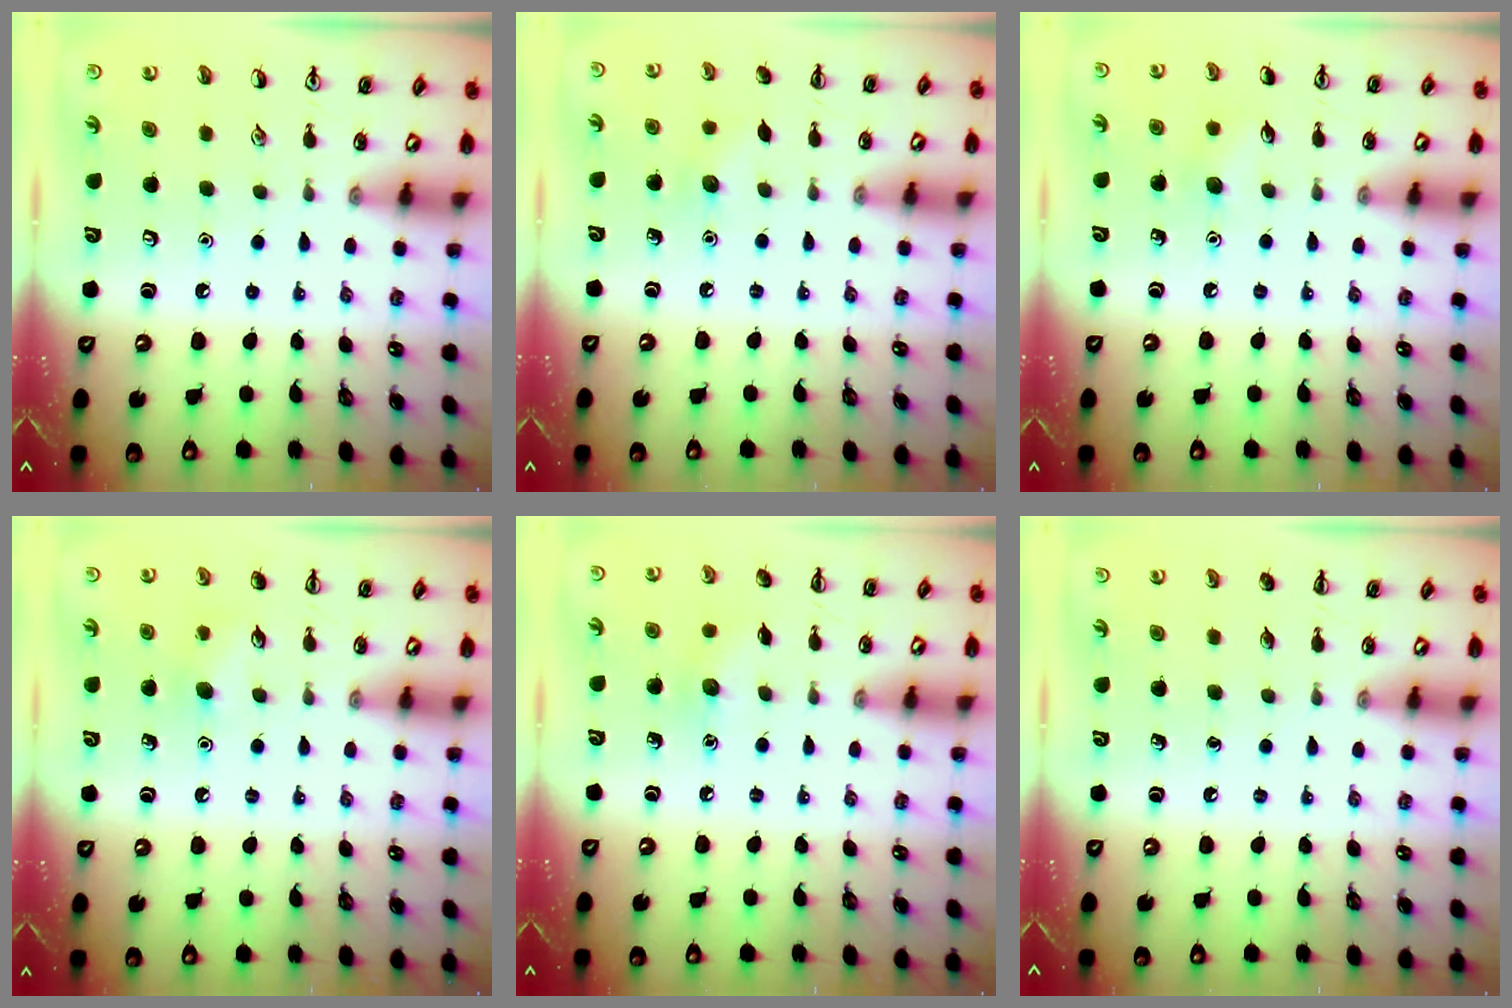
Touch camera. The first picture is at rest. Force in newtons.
{"total": 6.1, "press": 5.8, "slide": 1.7}
{"total": 4.5, "press": 4.3, "slide": 1.2}
{"total": 7.2, "press": 7.0, "slide": 1.5}
{"total": 6.6, "press": 6.4, "slide": 1.5}
{"total": 0.0}